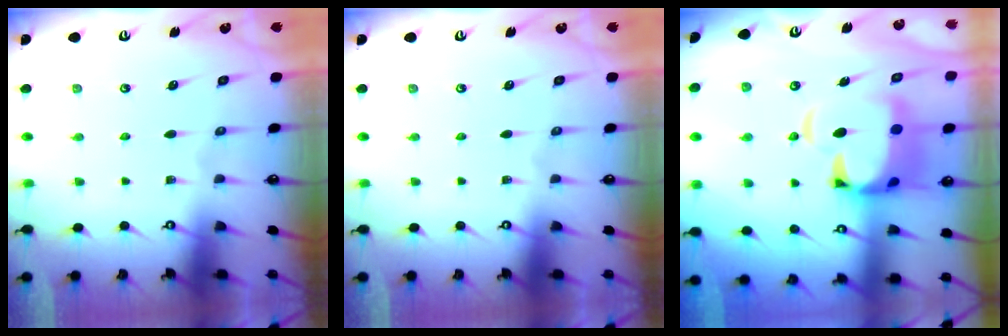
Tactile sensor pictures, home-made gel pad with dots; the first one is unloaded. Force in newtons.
{"total": 0.0}
{"total": 8.7, "press": 8.5, "slide": 1.8}